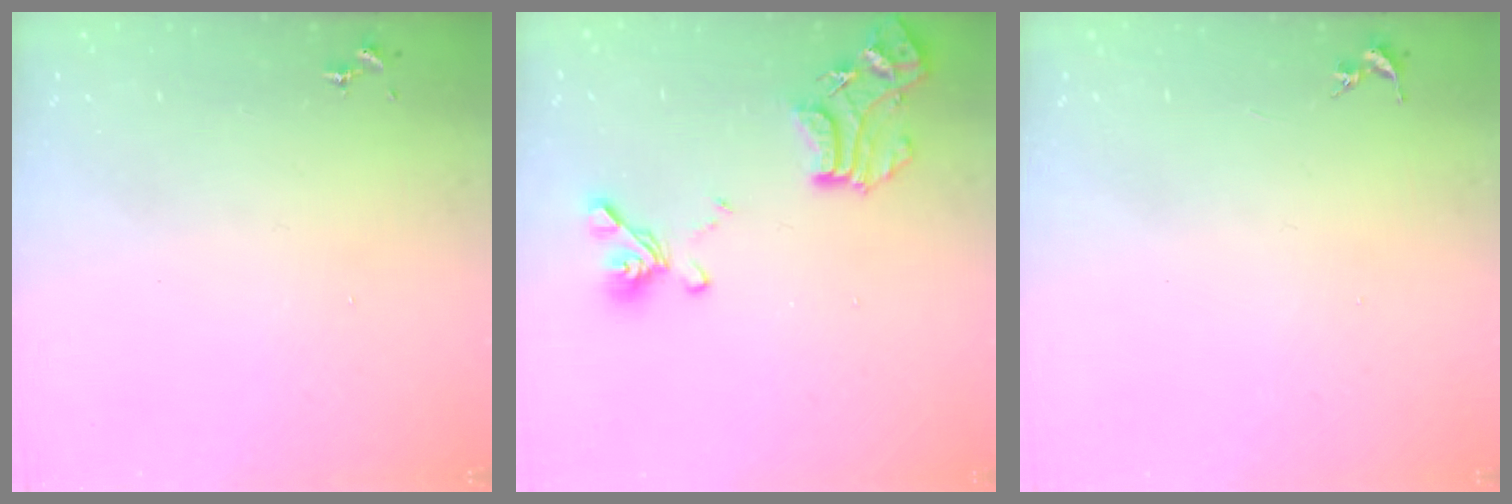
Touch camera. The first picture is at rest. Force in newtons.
{"total": 16.4, "press": 16.4, "slide": 1.4}
{"total": 0.0}